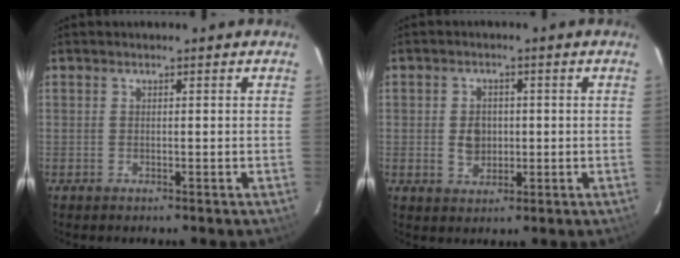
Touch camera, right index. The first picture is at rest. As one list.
[{"total": 5.5, "force": [-0.7, 4.2, 3.4], "torque": [-0.063, 0.012, -0.006]}]